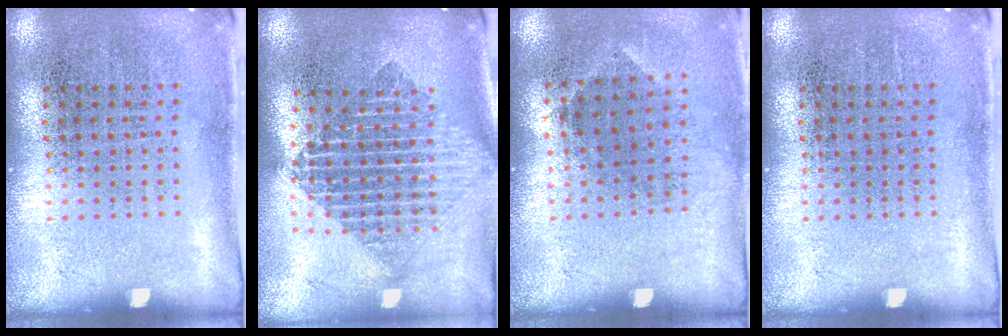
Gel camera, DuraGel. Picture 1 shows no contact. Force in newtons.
{"total": 1.9, "press": 1.6, "slide": 1.1}
{"total": 0.8, "press": 0.7, "slide": 0.5}
{"total": 0.0}